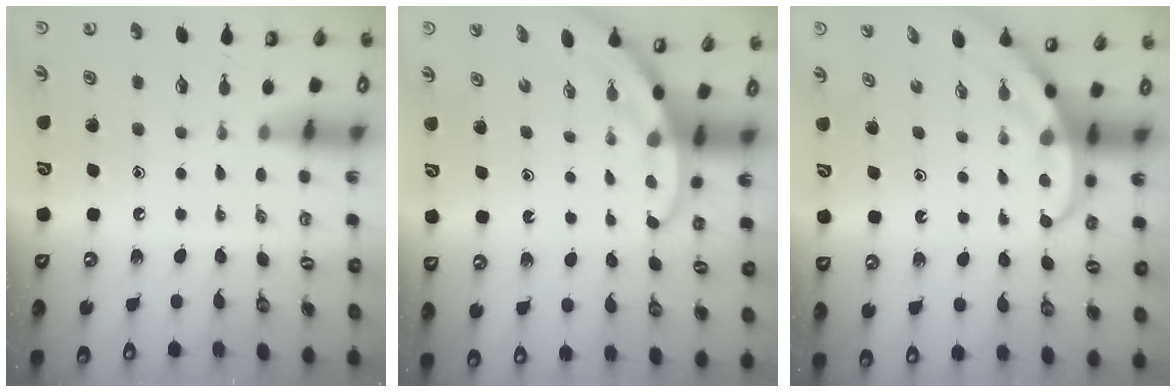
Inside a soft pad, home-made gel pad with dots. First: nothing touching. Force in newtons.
{"total": 3.1, "press": 3.1, "slide": 0.0}
{"total": 3.9, "press": 3.9, "slide": 0.2}